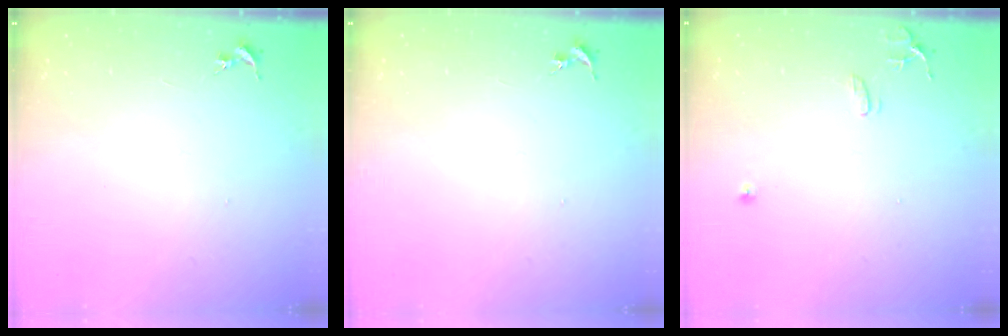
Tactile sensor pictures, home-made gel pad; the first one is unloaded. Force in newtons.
{"total": 0.0}
{"total": 8.5, "press": 8.5, "slide": 0.8}